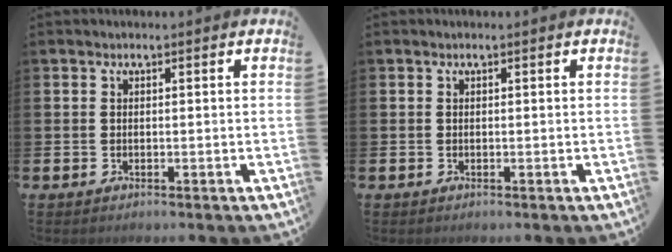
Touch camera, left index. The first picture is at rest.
{"total": 0.0}